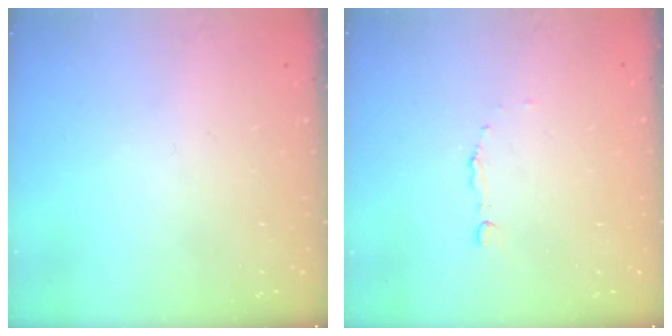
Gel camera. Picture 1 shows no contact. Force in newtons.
{"total": 1.7, "press": 1.7, "slide": 0.2}